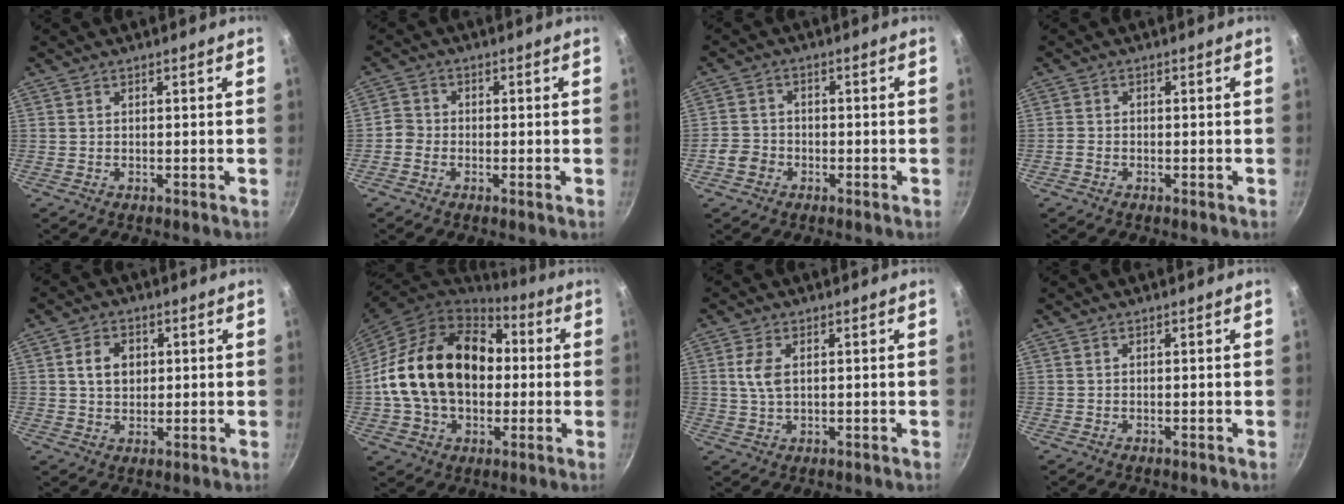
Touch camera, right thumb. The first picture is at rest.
{"total": 2.5, "force": [-1.2, 2.0, 0.8], "torque": [-0.010, 0.017, -0.030]}
{"total": 4.1, "force": [-1.9, 3.3, 1.3], "torque": [-0.018, 0.022, -0.038]}
{"total": 1.2, "force": [-0.8, 0.8, 0.4], "torque": [-0.013, 0.005, -0.020]}
{"total": 5.5, "force": [1.1, 4.3, 3.3], "torque": [-0.038, 0.004, 0.017]}
{"total": 23.4, "force": [1.2, 17.0, 16.1], "torque": [-0.263, 0.045, 0.021]}
{"total": 4.4, "force": [1.0, 2.4, 3.5], "torque": [-0.074, 0.000, 0.019]}
{"total": 0.0}